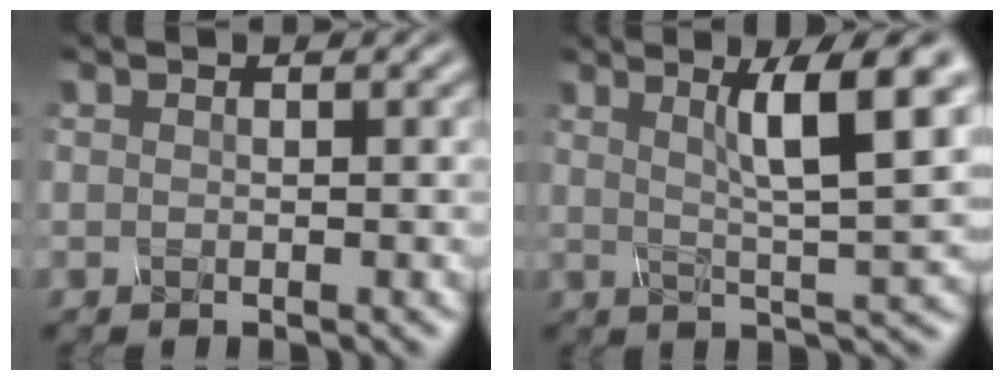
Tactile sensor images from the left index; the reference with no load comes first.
{"total": 7.7, "force": [2.5, 1.4, 7.1], "torque": [-0.102, 0.005, 0.049]}